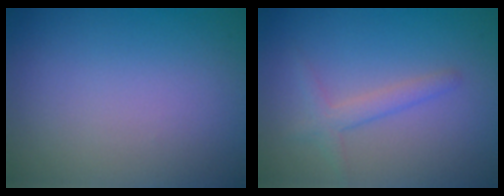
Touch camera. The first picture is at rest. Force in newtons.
{"total": 1.9, "press": 1.9, "slide": 0.1}